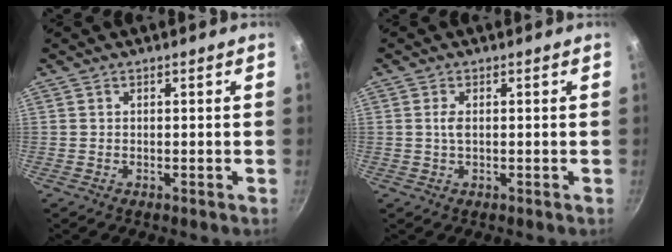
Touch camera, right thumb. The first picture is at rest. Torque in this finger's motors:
{"motor_torque": [0.40, 0.23, 0.35, -0.16, -0.02]}